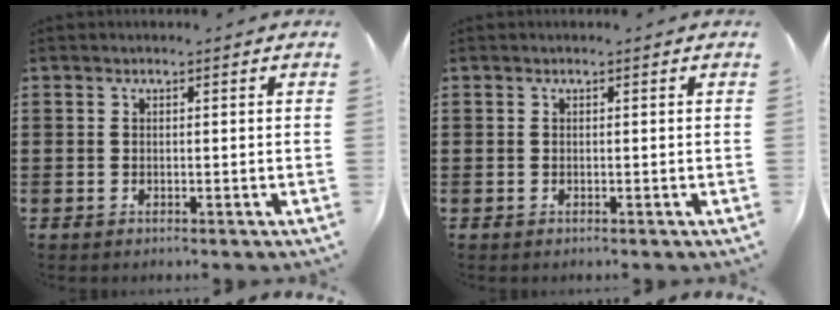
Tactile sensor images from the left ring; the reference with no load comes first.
{"total": 0.0}